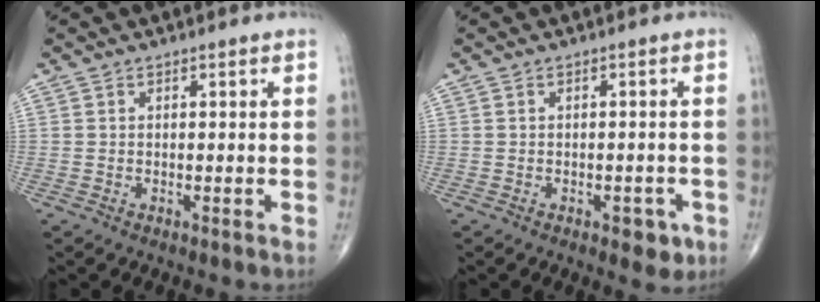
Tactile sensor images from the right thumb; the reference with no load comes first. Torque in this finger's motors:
{"motor_torque": [0.39, 0.56, -0.07, -0.47, 0.04]}